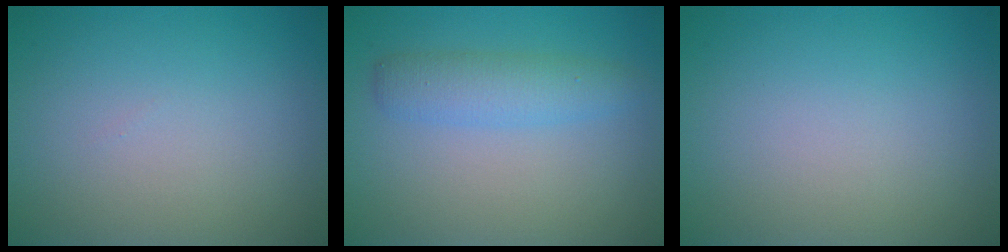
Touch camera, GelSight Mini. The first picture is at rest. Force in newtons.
{"total": 2.9, "press": 2.9, "slide": 0.1}
{"total": 0.0}